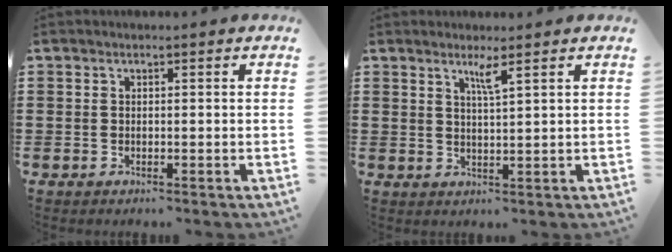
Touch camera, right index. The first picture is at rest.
{"total": 2.5, "force": [1.6, -0.4, 1.8], "torque": [-0.038, -0.005, 0.027]}